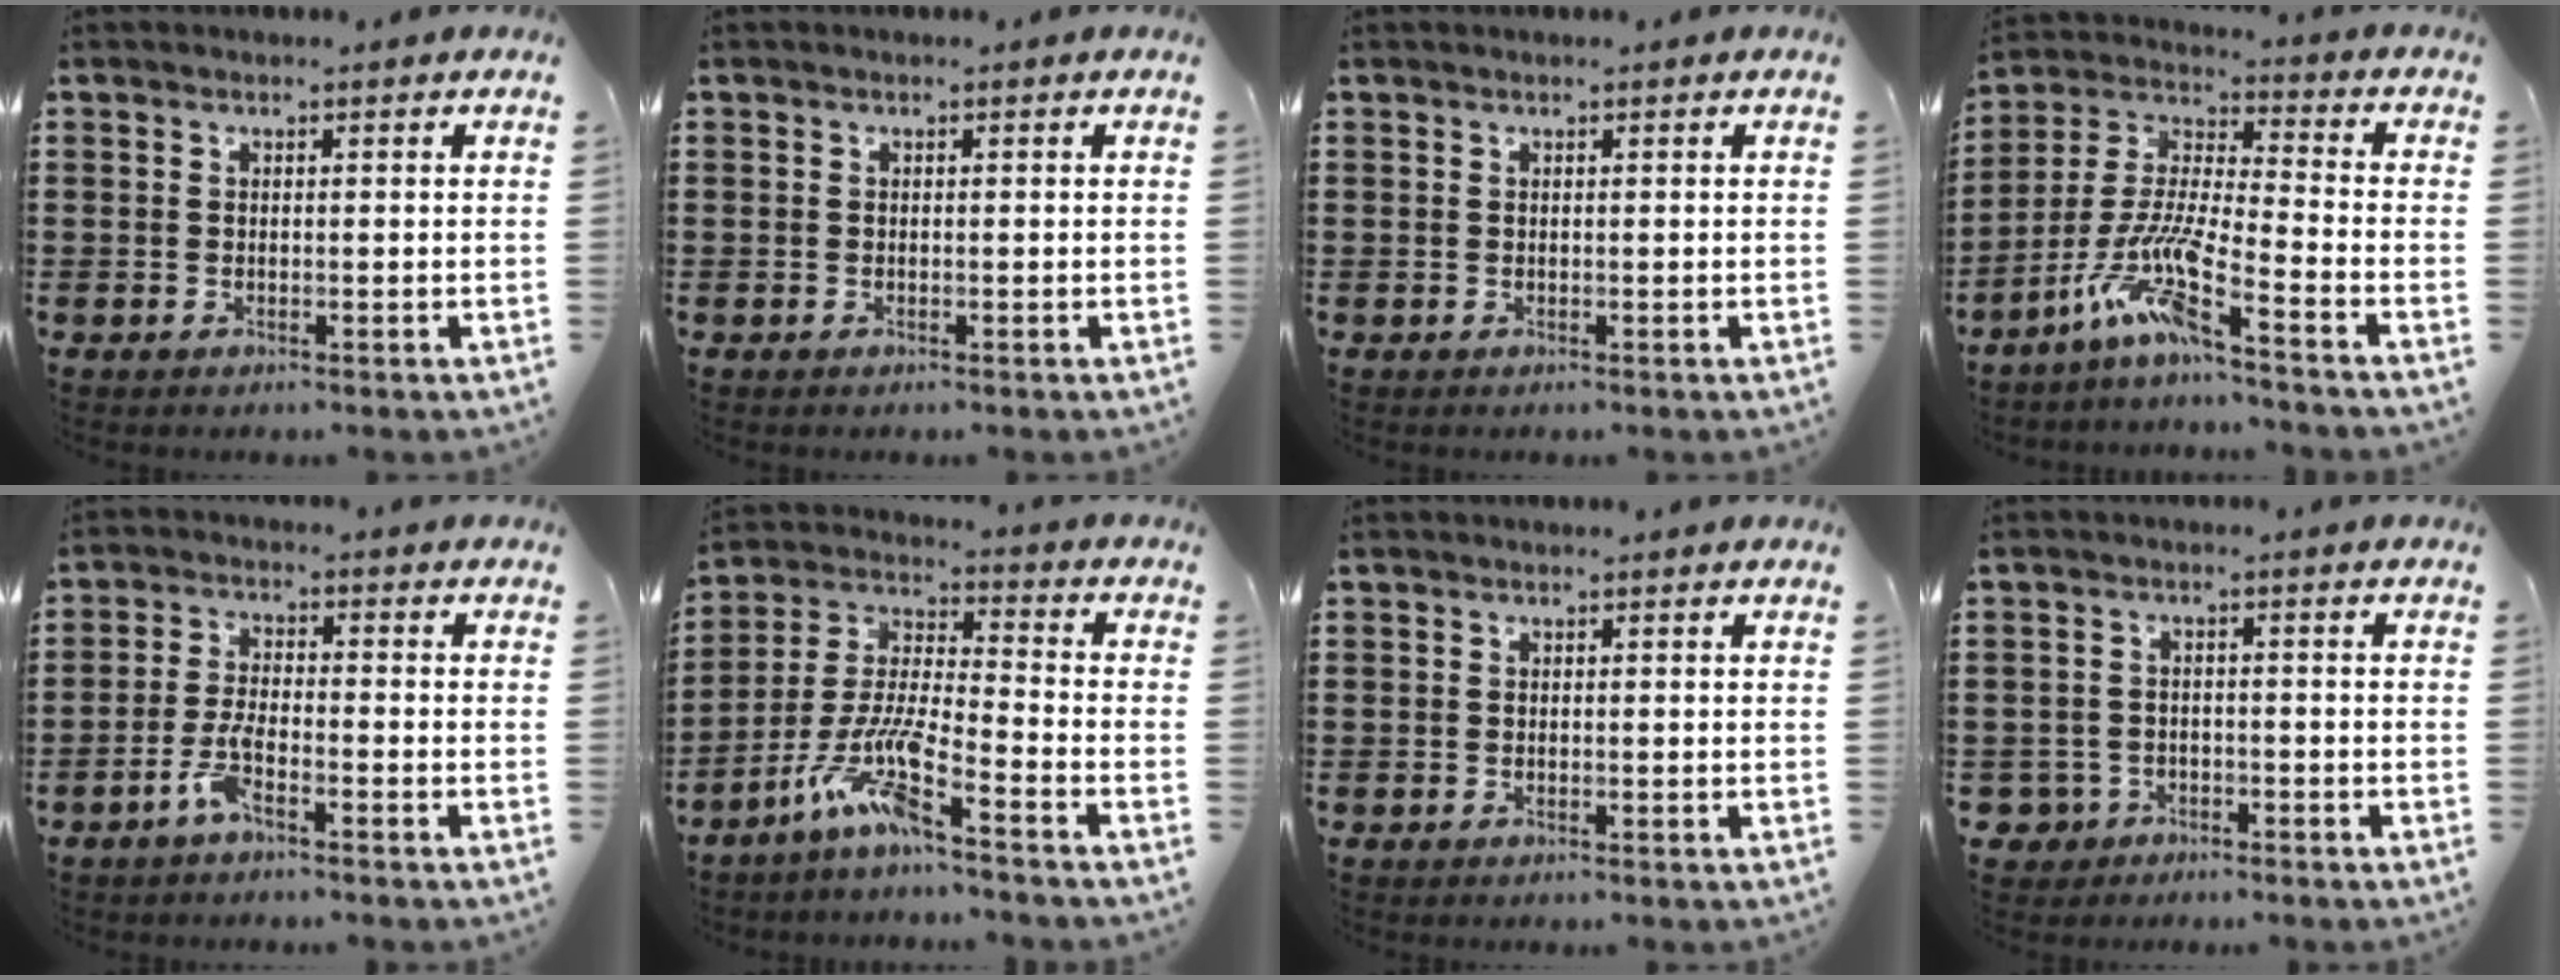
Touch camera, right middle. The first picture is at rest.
{"total": 0.0}
{"total": 0.0}
{"total": 10.5, "force": [-7.3, 0.7, 7.5], "torque": [-0.179, -0.025, -0.152]}
{"total": 4.5, "force": [-2.7, 1.0, 3.5], "torque": [-0.087, -0.003, -0.056]}
{"total": 9.8, "force": [-7.0, 0.9, 6.9], "torque": [-0.160, -0.016, -0.140]}
{"total": 0.0}
{"total": 2.8, "force": [-2.3, 1.6, 0.2], "torque": [-0.027, -0.007, -0.053]}